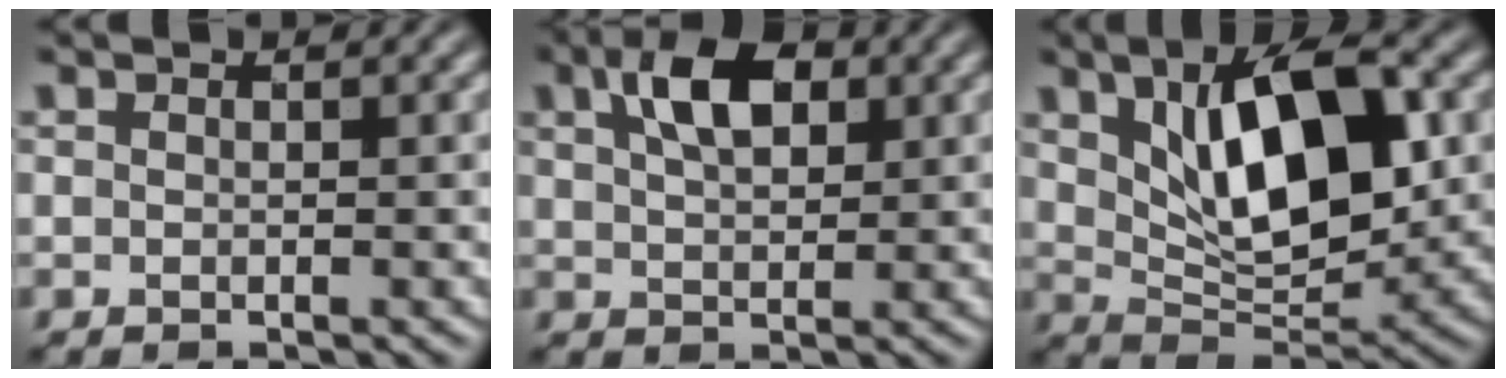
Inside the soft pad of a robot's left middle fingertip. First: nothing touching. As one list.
[{"total": 4.9, "force": [1.9, 2.6, 3.7], "torque": [-0.075, 0.008, 0.035]}, {"total": 9.9, "force": [2.6, 4.6, 8.4], "torque": [-0.148, 0.000, 0.045]}]